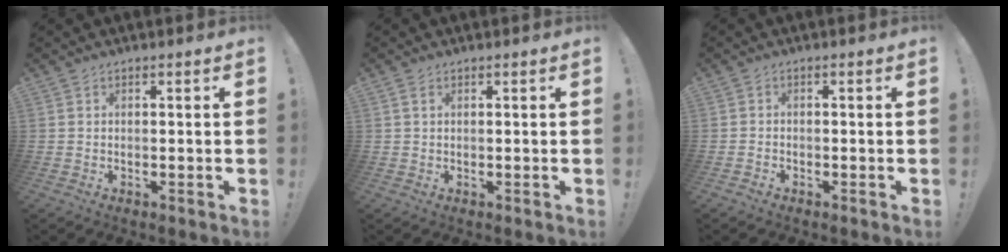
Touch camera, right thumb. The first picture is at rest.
{"total": 1.6, "force": [0.7, 0.7, 1.3], "torque": [-0.025, 0.002, 0.014]}
{"total": 1.2, "force": [-1.0, 0.6, 0.2], "torque": [-0.001, 0.004, -0.018]}